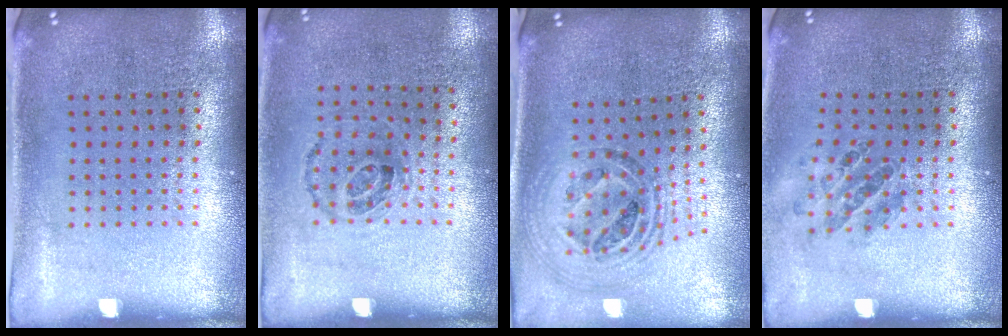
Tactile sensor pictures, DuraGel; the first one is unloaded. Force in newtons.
{"total": 1.0, "press": 0.7, "slide": 0.7}
{"total": 1.5, "press": 1.3, "slide": 0.6}
{"total": 0.8, "press": 0.8, "slide": 0.1}